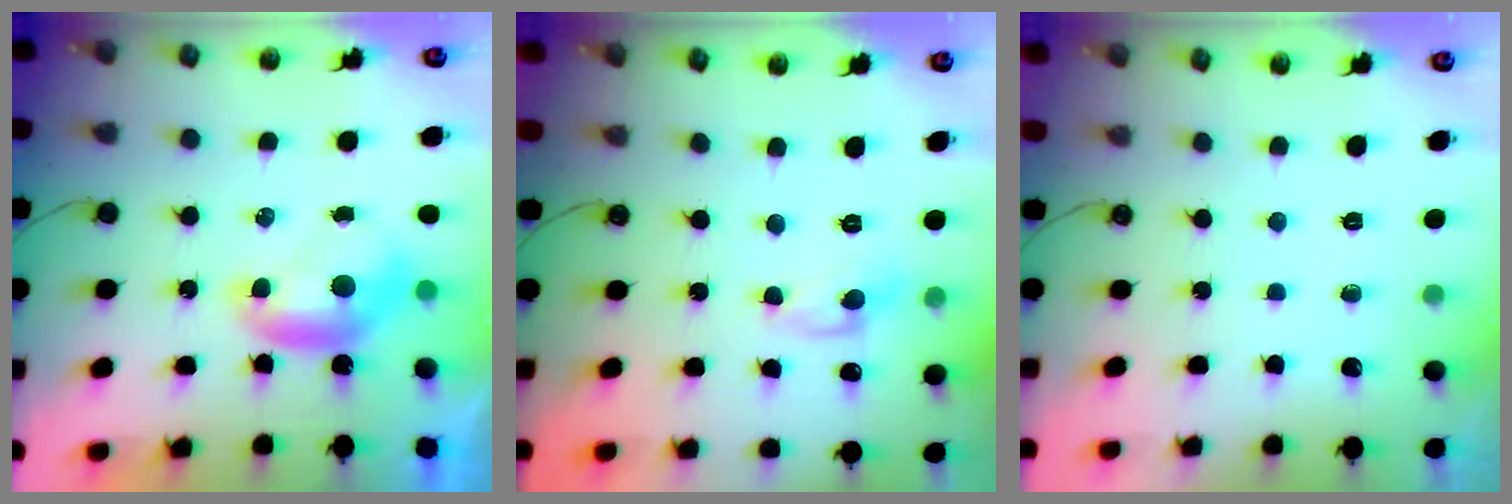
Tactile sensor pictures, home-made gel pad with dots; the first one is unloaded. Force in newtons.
{"total": 2.4, "press": 2.4, "slide": 0.3}
{"total": 0.0}